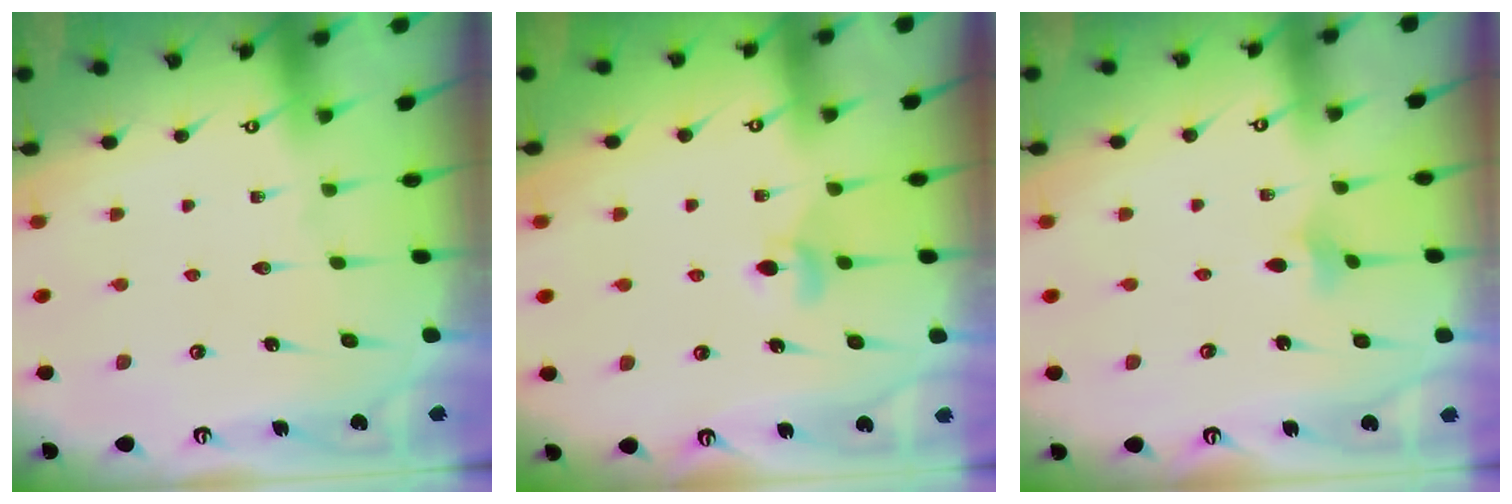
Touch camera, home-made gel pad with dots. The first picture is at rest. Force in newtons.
{"total": 4.9, "press": 4.9, "slide": 0.6}
{"total": 1.9, "press": 1.8, "slide": 0.5}